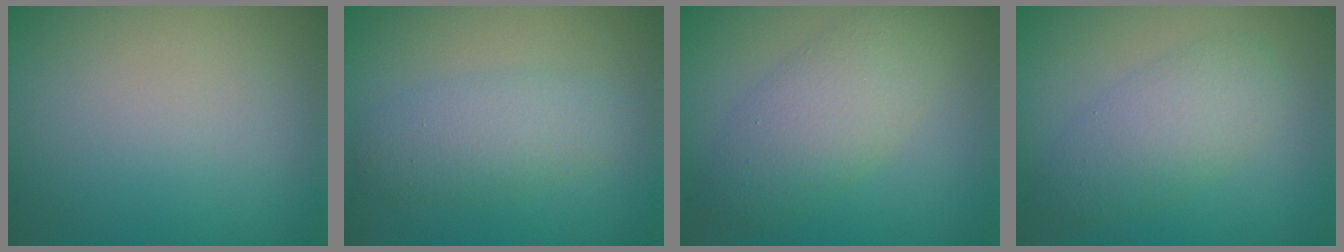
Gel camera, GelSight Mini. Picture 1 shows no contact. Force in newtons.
{"total": 3.3, "press": 3.3, "slide": 0.1}
{"total": 4.7, "press": 4.7, "slide": 0.0}
{"total": 3.7, "press": 3.7, "slide": 0.1}